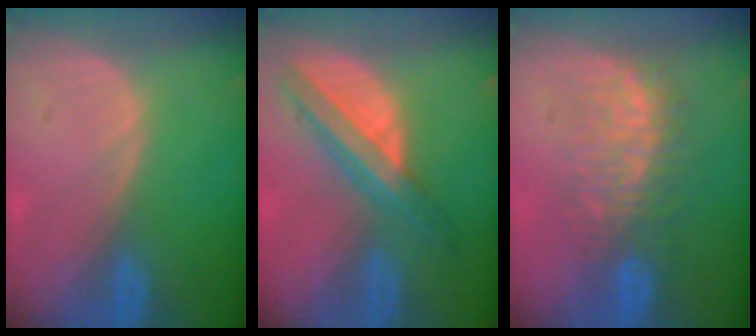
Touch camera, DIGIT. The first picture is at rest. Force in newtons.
{"total": 8.0, "press": 6.8, "slide": 4.3}
{"total": 7.8, "press": 7.7, "slide": 1.3}